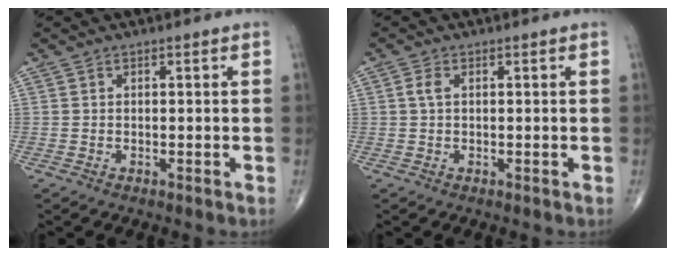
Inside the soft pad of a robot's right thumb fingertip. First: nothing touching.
{"total": 1.7, "force": [0.3, 0.9, 1.3], "torque": [-0.033, 0.005, 0.005]}